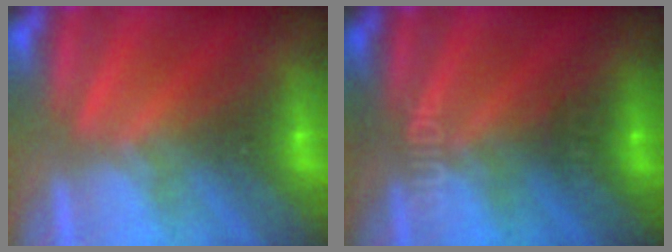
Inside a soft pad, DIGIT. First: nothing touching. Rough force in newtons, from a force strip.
{"total": 3.6}